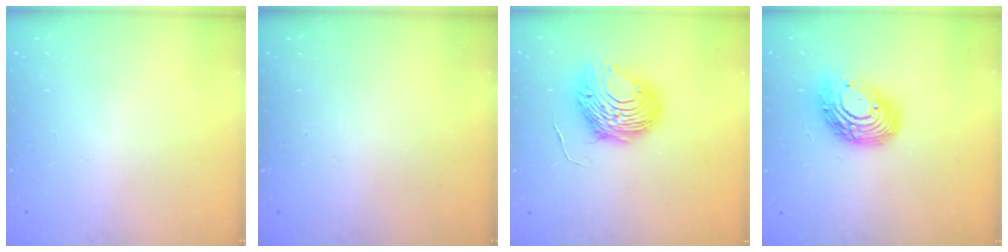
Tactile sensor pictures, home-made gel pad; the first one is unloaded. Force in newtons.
{"total": 0.0}
{"total": 10.6, "press": 10.6, "slide": 0.9}
{"total": 13.9, "press": 13.9, "slide": 0.9}